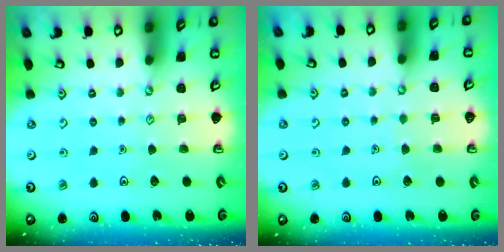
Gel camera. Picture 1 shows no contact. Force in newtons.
{"total": 1.4, "press": 1.4, "slide": 0.1}